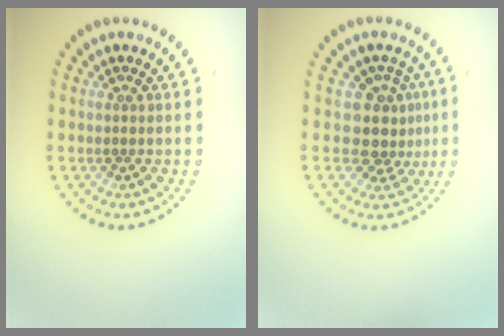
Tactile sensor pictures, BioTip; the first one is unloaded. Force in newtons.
{"total": 3.3, "press": 2.5, "slide": 2.1}